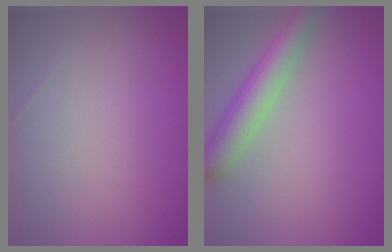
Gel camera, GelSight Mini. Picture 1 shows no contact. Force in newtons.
{"total": 4.4, "press": 4.4, "slide": 0.2}